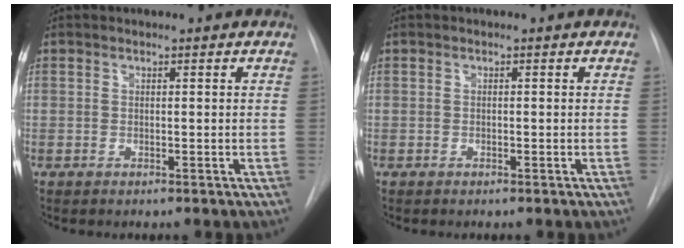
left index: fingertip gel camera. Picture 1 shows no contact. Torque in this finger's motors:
{"motor_torque": [-0.19, 0.10, -0.02, -0.01]}